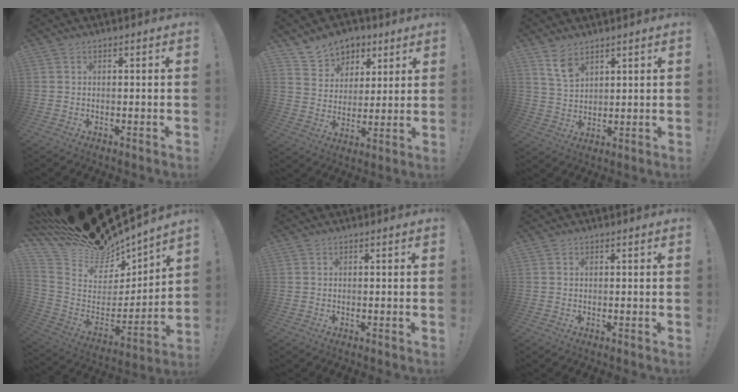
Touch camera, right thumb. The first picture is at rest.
{"total": 9.5, "force": [6.1, 7.1, 1.5], "torque": [-0.021, -0.045, 0.121]}
{"total": 7.1, "force": [4.8, 4.1, 3.1], "torque": [-0.053, -0.026, 0.092]}
{"total": 17.2, "force": [15.7, 5.1, 4.8], "torque": [-0.109, -0.120, 0.291]}
{"total": 0.0}
{"total": 0.0}